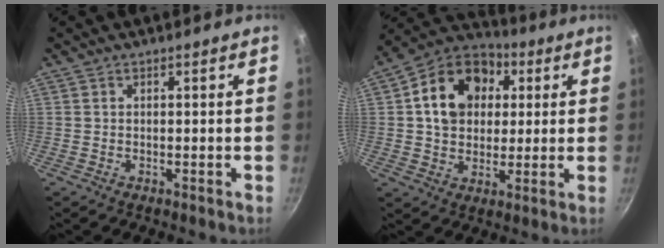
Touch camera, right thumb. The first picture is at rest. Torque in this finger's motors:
{"motor_torque": [0.74, 2.78, 0.87, -0.40, 0.32]}